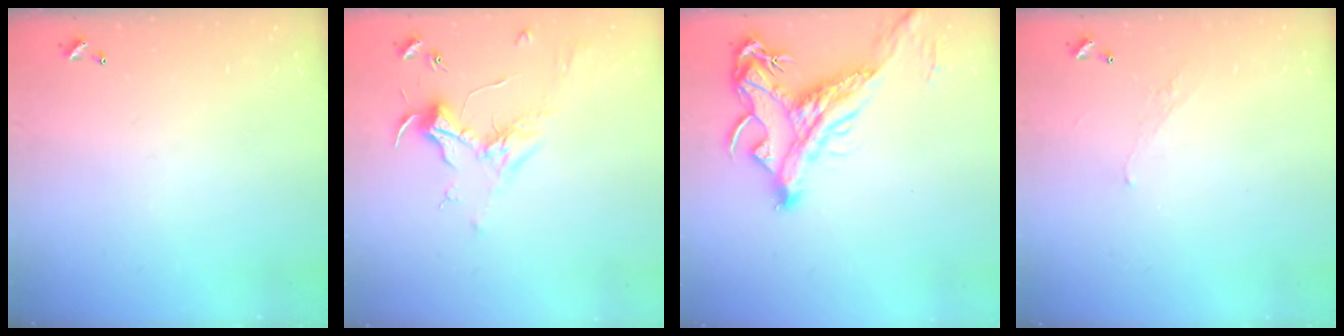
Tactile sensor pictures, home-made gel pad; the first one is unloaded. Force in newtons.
{"total": 1.8, "press": 1.6, "slide": 0.6}
{"total": 5.6, "press": 5.4, "slide": 1.6}
{"total": 0.5, "press": 0.1, "slide": 0.5}